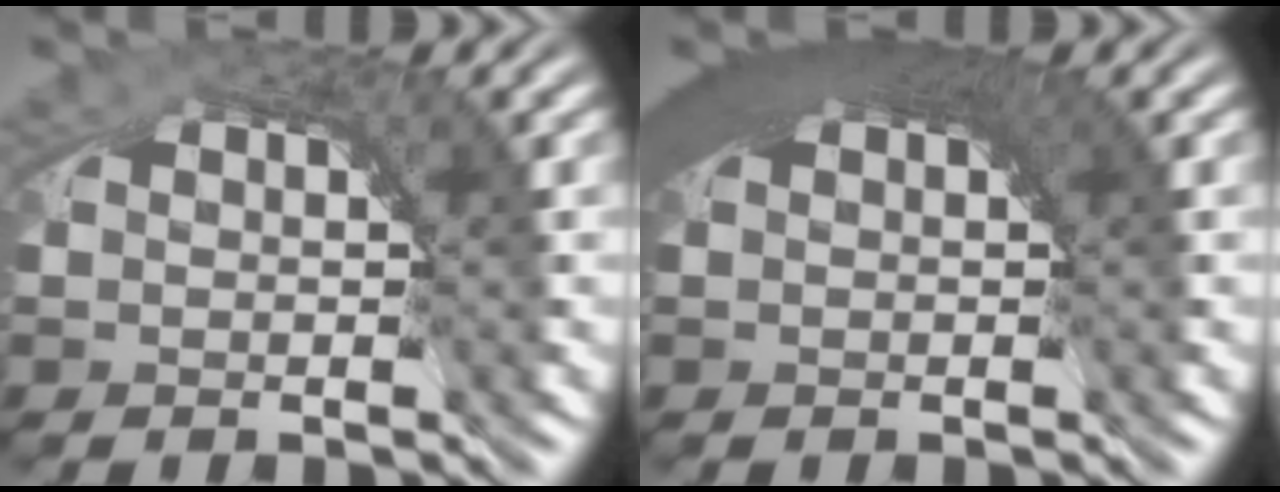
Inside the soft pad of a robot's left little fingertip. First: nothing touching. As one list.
[{"total": 5.9, "force": [1.9, 2.1, 5.2], "torque": [-0.060, 0.017, 0.021]}]